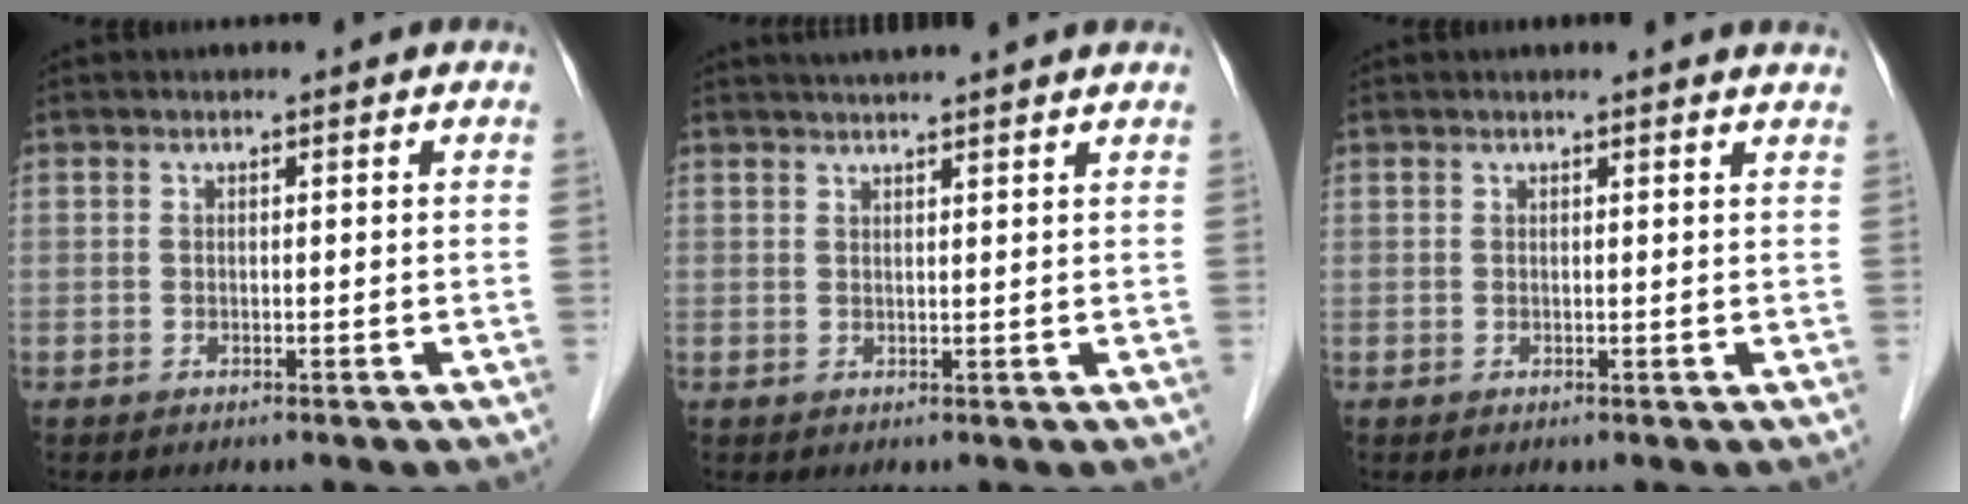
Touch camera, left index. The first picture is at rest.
{"total": 6.2, "force": [5.5, -0.7, 2.6], "torque": [-0.036, 0.030, 0.070]}
{"total": 3.5, "force": [3.3, -0.2, 1.1], "torque": [-0.014, 0.003, 0.025]}